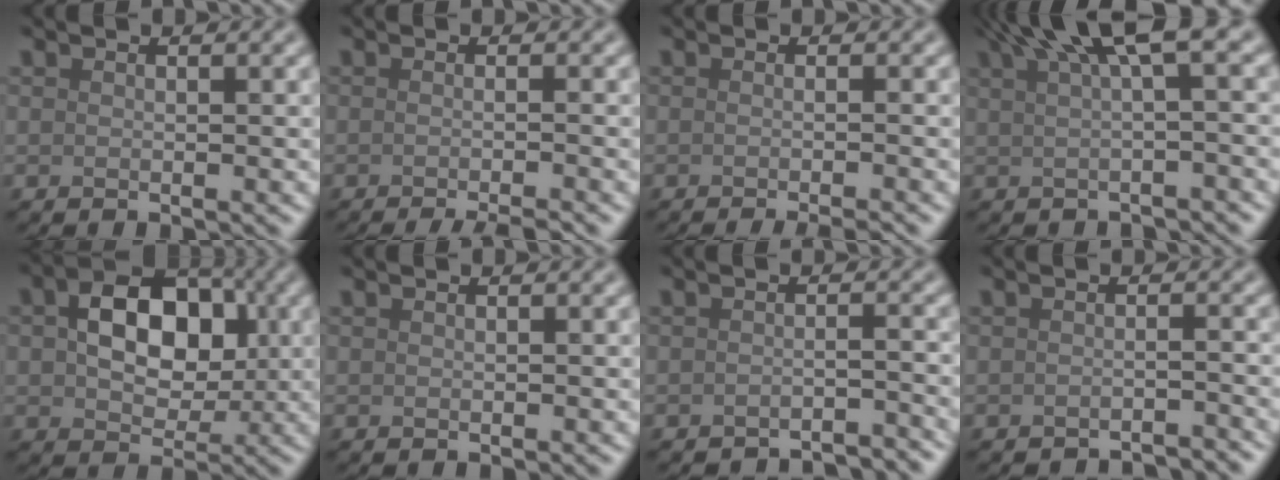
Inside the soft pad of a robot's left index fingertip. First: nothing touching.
{"total": 3.9, "force": [-2.1, 1.1, 3.1], "torque": [-0.013, 0.002, -0.033]}
{"total": 3.4, "force": [-1.4, 1.2, 2.8], "torque": [-0.003, -0.001, -0.026]}
{"total": 6.0, "force": [3.0, 1.2, 5.1], "torque": [-0.059, 0.024, 0.048]}
{"total": 8.2, "force": [1.1, 5.7, 5.8], "torque": [-0.093, 0.009, 0.006]}
{"total": 0.0}
{"total": 3.8, "force": [-3.8, 0.2, 0.6], "torque": [-0.007, -0.002, -0.053]}
{"total": 3.2, "force": [-3.1, 0.1, 0.4], "torque": [-0.004, -0.005, -0.042]}